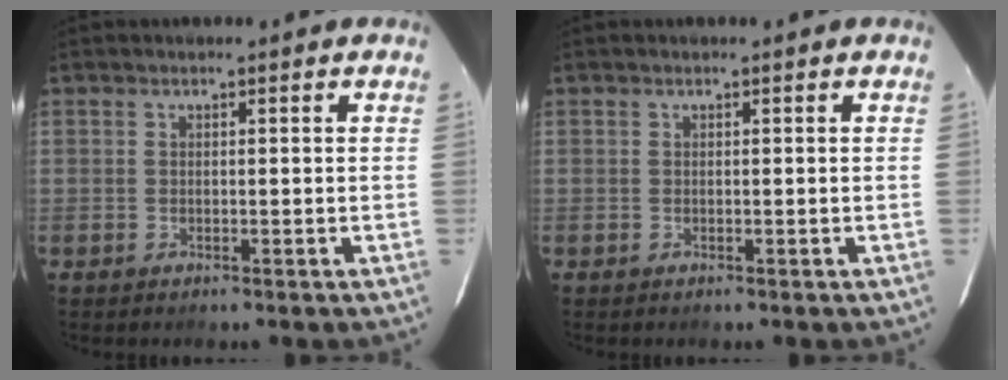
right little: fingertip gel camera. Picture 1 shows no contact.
{"total": 0.0}